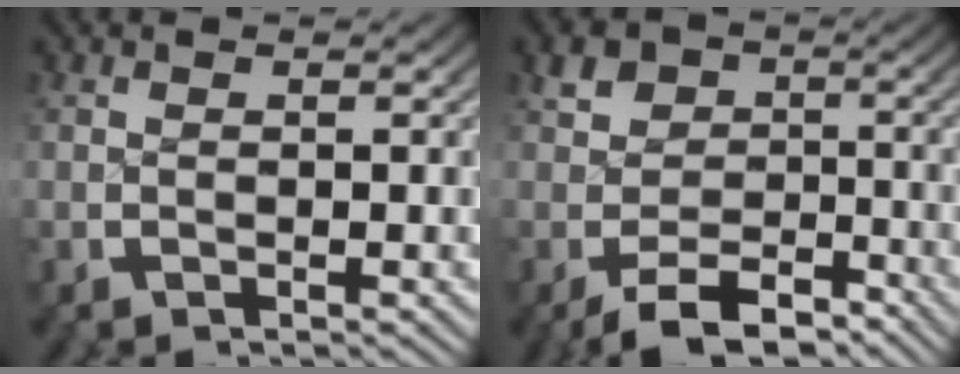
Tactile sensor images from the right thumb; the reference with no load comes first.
{"total": 5.3, "force": [-2.8, 3.7, 2.6], "torque": [-0.036, -0.025, -0.041]}